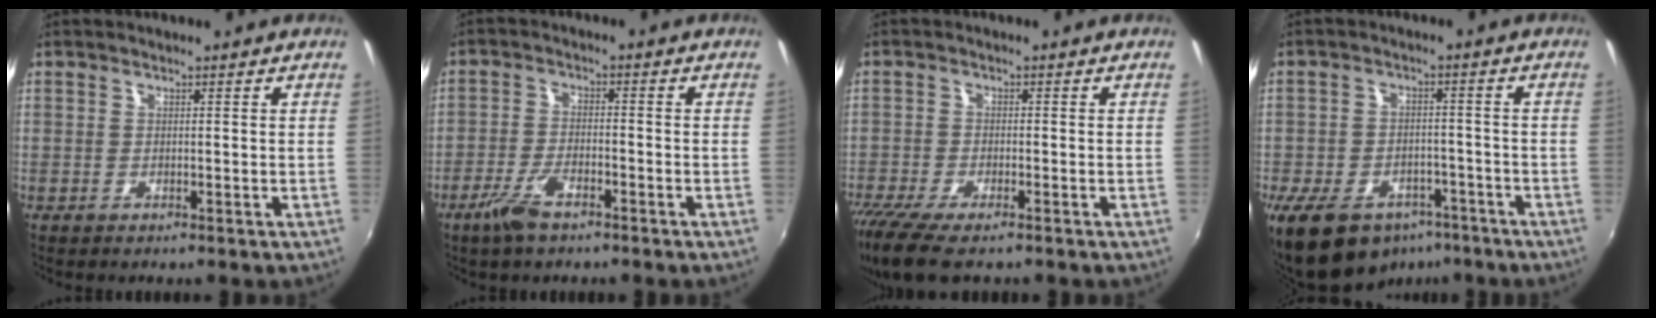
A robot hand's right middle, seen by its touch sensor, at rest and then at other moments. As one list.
[{"total": 5.9, "force": [-4.0, 2.0, 3.9], "torque": [-0.092, -0.007, -0.076]}, {"total": 10.2, "force": [-7.6, 2.6, 6.2], "torque": [-0.150, -0.045, -0.142]}, {"total": 15.4, "force": [-10.2, 9.0, 7.4], "torque": [-0.170, -0.008, -0.149]}]